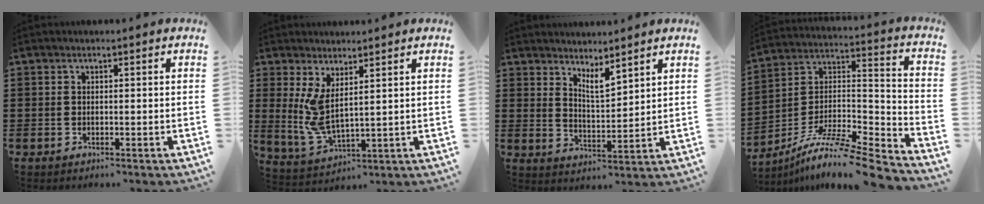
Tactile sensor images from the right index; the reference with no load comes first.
{"total": 5.7, "force": [2.4, 1.6, 4.9], "torque": [-0.130, -0.021, 0.038]}
{"total": 4.2, "force": [3.8, 0.6, 1.7], "torque": [-0.041, -0.010, 0.069]}
{"total": 10.1, "force": [-8.3, 0.9, 5.6], "torque": [-0.096, 0.004, -0.165]}